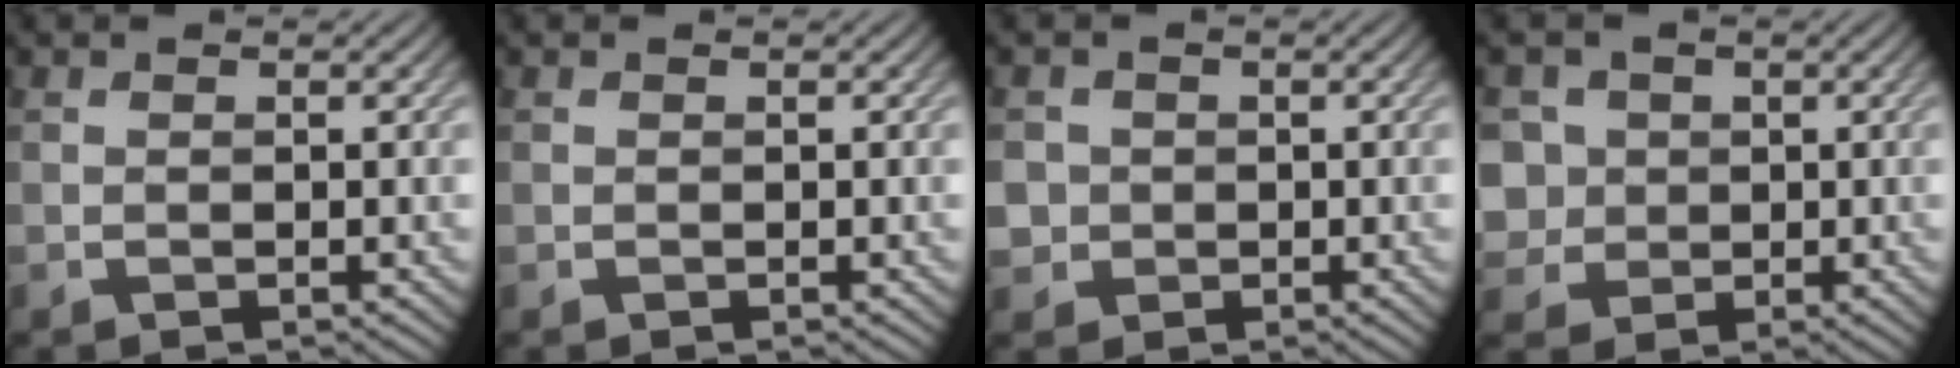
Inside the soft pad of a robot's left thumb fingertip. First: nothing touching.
{"total": 0.0}
{"total": 2.8, "force": [-0.1, 2.8, 0.5], "torque": [-0.017, -0.004, -0.005]}
{"total": 5.6, "force": [0.5, 5.2, 1.8], "torque": [-0.066, 0.007, -0.006]}